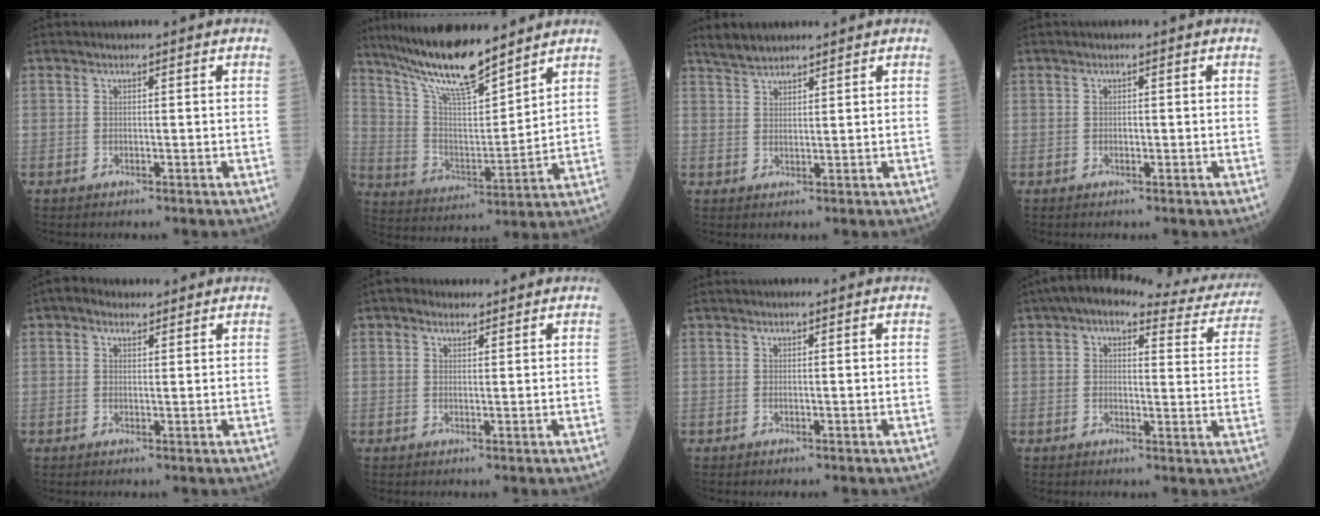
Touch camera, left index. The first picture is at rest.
{"total": 14.8, "force": [12.4, 2.0, 7.8], "torque": [-0.150, -0.001, 0.233]}
{"total": 3.5, "force": [3.2, 0.7, 1.0], "torque": [-0.025, 0.016, 0.063]}
{"total": 0.5, "force": [-0.1, 0.3, 0.4], "torque": [-0.009, 0.000, -0.002]}
{"total": 2.6, "force": [1.6, 1.6, 1.2], "torque": [-0.031, 0.022, 0.027]}
{"total": 1.7, "force": [1.1, 1.1, 0.6], "torque": [-0.016, 0.014, 0.017]}
{"total": 0.0}
{"total": 14.6, "force": [12.8, 4.6, 5.3], "torque": [-0.044, 0.019, 0.130]}